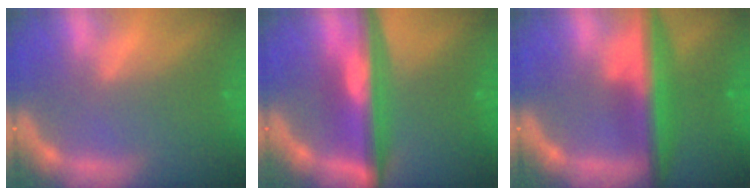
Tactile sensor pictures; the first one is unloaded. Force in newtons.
{"total": 8.5}
{"total": 7.4}